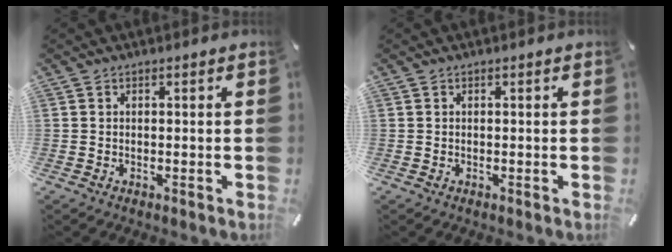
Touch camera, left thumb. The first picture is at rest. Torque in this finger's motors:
{"motor_torque": [-0.13, -0.06, -0.03, 0.03, 0.00]}